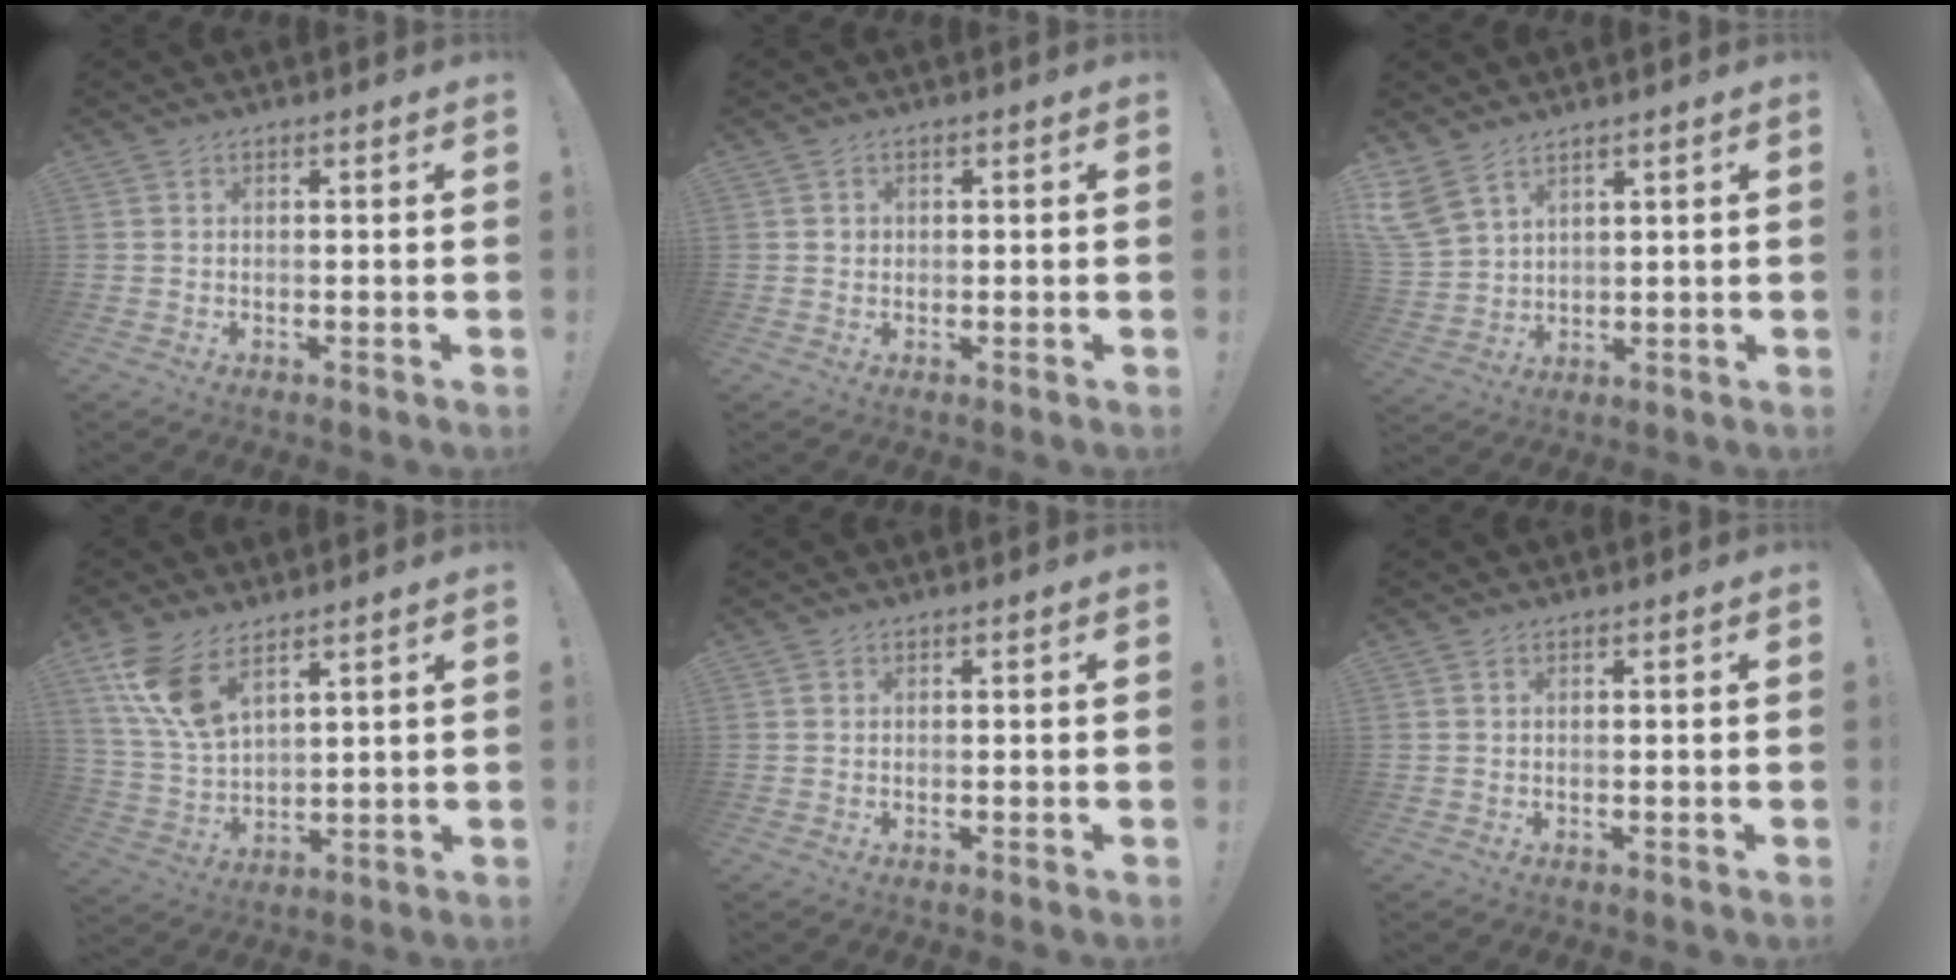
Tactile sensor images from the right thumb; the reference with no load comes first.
{"total": 1.4, "force": [0.2, 1.4, 0.2], "torque": [0.002, 0.001, 0.002]}
{"total": 7.1, "force": [5.2, 3.6, 3.3], "torque": [-0.077, -0.022, 0.108]}
{"total": 12.6, "force": [7.6, 5.9, 8.0], "torque": [-0.168, -0.031, 0.146]}
{"total": 0.5, "force": [0.3, 0.4, 0.0], "torque": [0.008, -0.002, 0.004]}
{"total": 0.0}